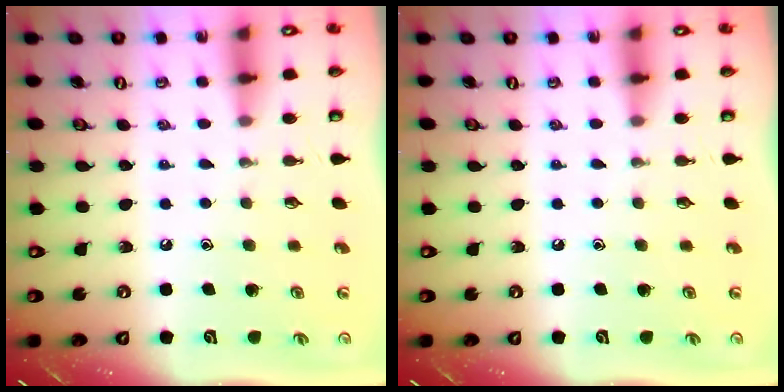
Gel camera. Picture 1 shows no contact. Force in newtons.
{"total": 0.0}